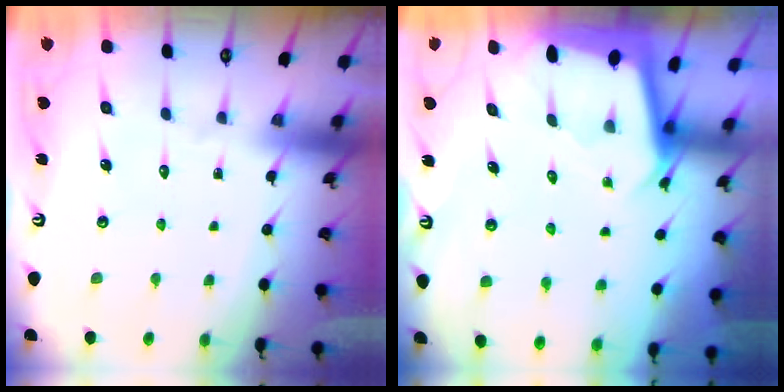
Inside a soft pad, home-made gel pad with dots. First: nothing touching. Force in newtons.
{"total": 2.1, "press": 2.1, "slide": 0.1}